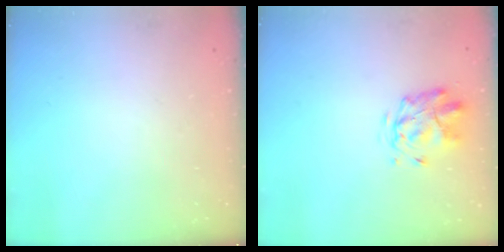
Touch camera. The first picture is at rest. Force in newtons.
{"total": 2.9, "press": 2.5, "slide": 1.5}